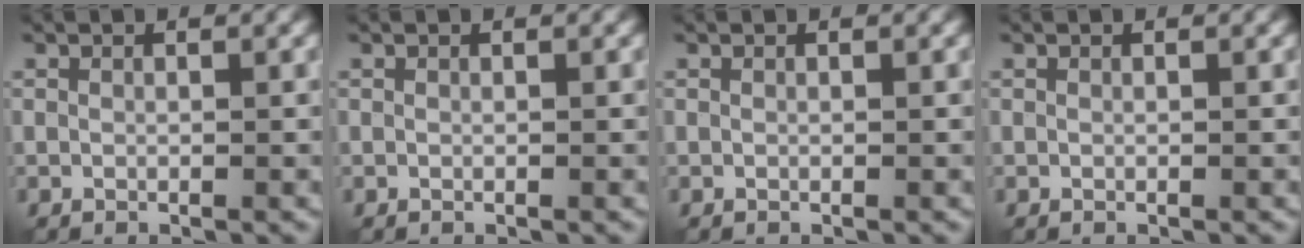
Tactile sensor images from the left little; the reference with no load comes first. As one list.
[{"total": 0.0}, {"total": 0.0}, {"total": 0.0}]